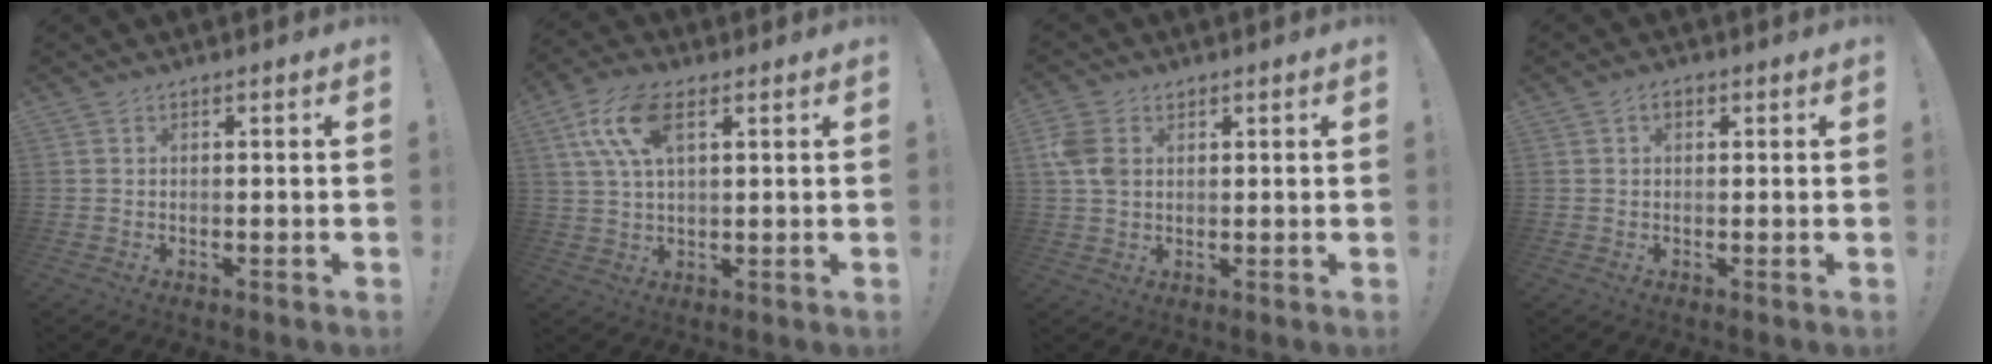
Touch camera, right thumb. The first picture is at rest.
{"total": 11.8, "force": [4.6, 5.8, 9.2], "torque": [-0.180, -0.001, 0.087]}
{"total": 6.6, "force": [1.9, 4.9, 4.0], "torque": [-0.080, 0.000, 0.037]}
{"total": 2.0, "force": [0.5, 1.2, 1.4], "torque": [-0.019, 0.003, 0.007]}